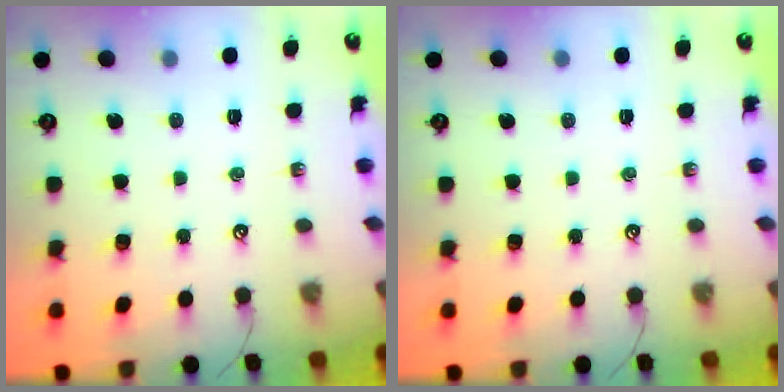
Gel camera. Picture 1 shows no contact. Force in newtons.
{"total": 0.0}